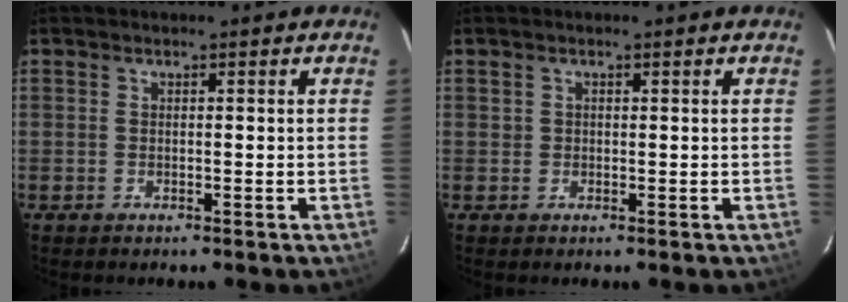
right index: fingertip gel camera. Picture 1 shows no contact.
{"total": 0.7, "force": [0.1, 0.7, 0.1], "torque": [-0.001, 0.002, 0.001]}